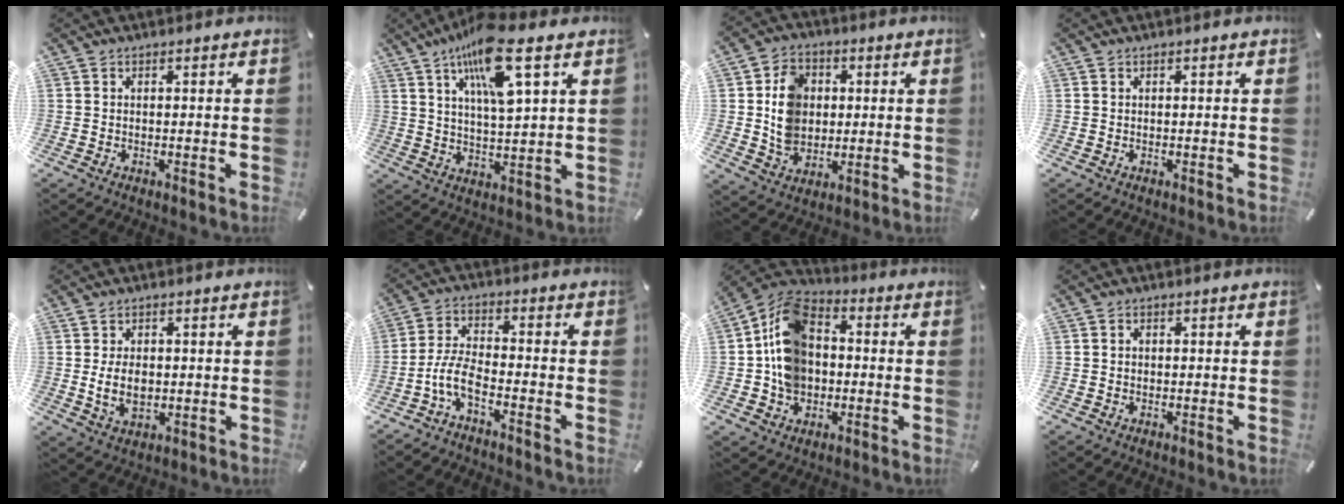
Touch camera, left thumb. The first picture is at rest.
{"total": 14.7, "force": [8.3, 3.6, 11.6], "torque": [-0.222, -0.026, 0.136]}
{"total": 10.1, "force": [1.0, 8.7, 5.0], "torque": [-0.091, 0.009, 0.019]}
{"total": 0.0}
{"total": 6.7, "force": [-0.2, 4.6, 5.0], "torque": [-0.101, -0.006, -0.009]}
{"total": 7.4, "force": [-4.4, 2.9, 5.2], "torque": [-0.119, 0.005, -0.082]}
{"total": 12.6, "force": [-0.5, 10.7, 6.8], "torque": [-0.150, 0.023, -0.010]}
{"total": 1.0, "force": [-0.1, 0.8, 0.5], "torque": [-0.010, 0.006, -0.004]}